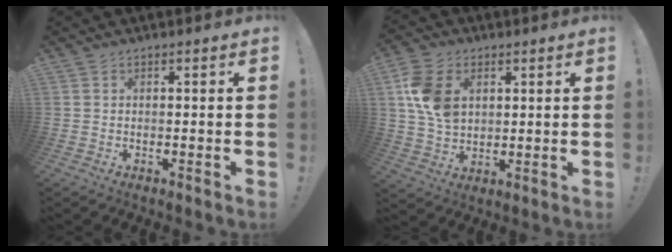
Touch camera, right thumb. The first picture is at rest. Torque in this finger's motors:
{"motor_torque": [0.13, 1.37, 0.92, 0.23, 0.49]}